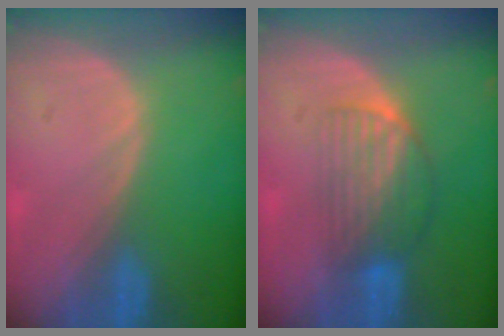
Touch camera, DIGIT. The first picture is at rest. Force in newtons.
{"total": 6.8, "press": 6.0, "slide": 3.2}